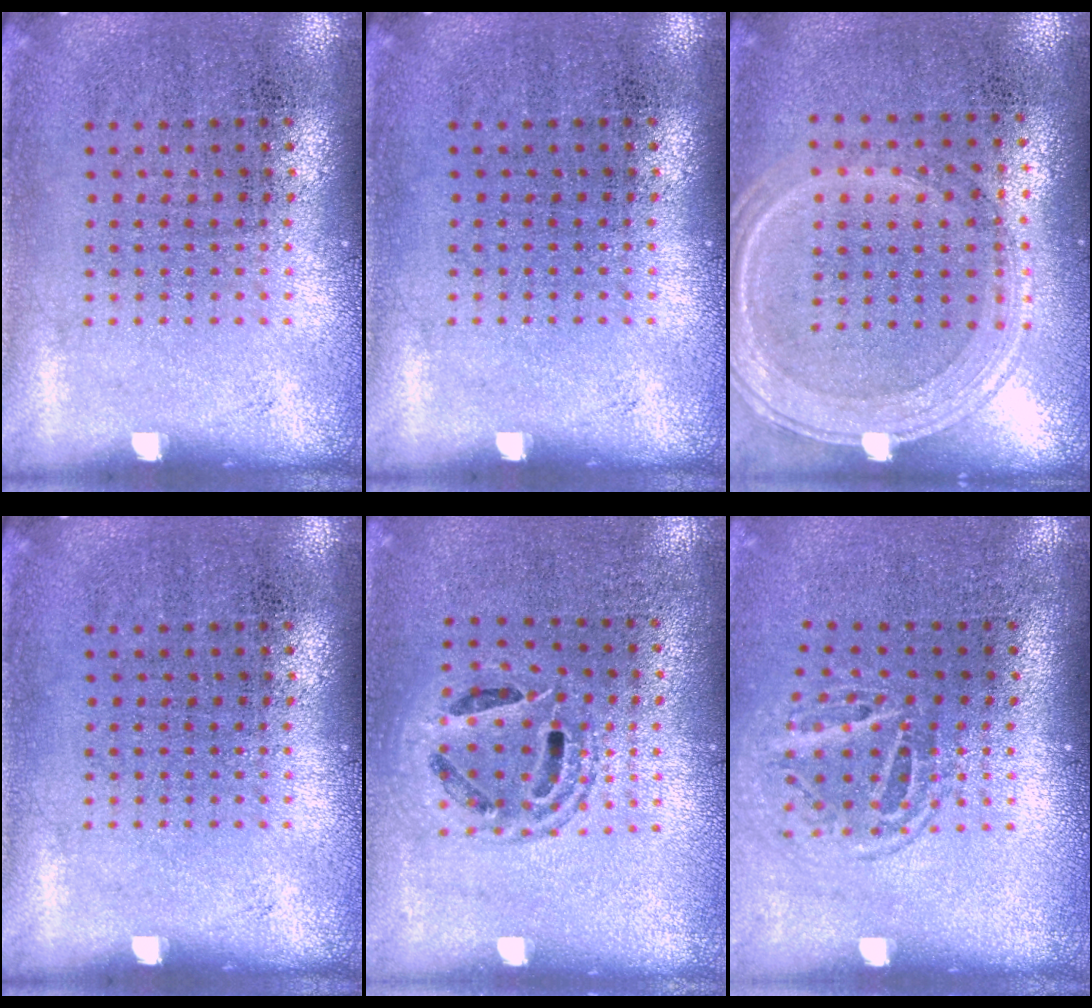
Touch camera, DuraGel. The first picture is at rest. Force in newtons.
{"total": 0.0}
{"total": 1.3, "press": 1.2, "slide": 0.3}
{"total": 0.0}
{"total": 1.3, "press": 1.1, "slide": 0.6}
{"total": 1.6, "press": 1.1, "slide": 1.2}